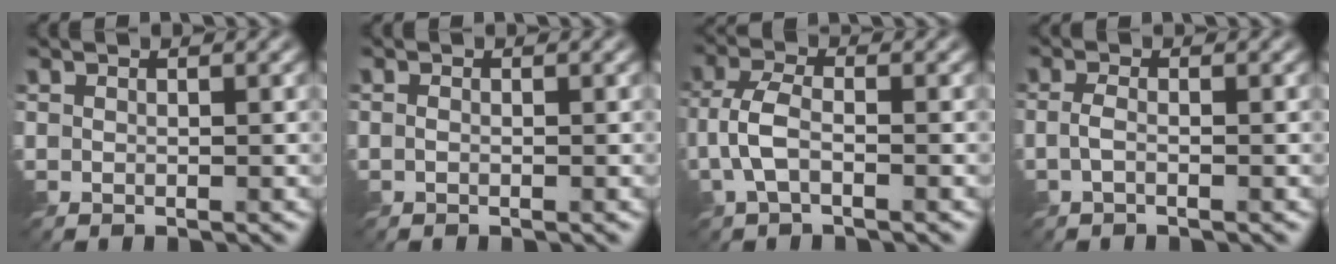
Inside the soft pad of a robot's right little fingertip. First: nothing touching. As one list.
[{"total": 0.5, "force": [-0.4, 0.3, 0.2], "torque": [-0.005, 0.000, -0.010]}, {"total": 3.6, "force": [-1.4, 1.7, 2.9], "torque": [-0.068, 0.004, -0.034]}, {"total": 1.4, "force": [-0.8, 0.5, 1.1], "torque": [-0.027, 0.000, -0.021]}]